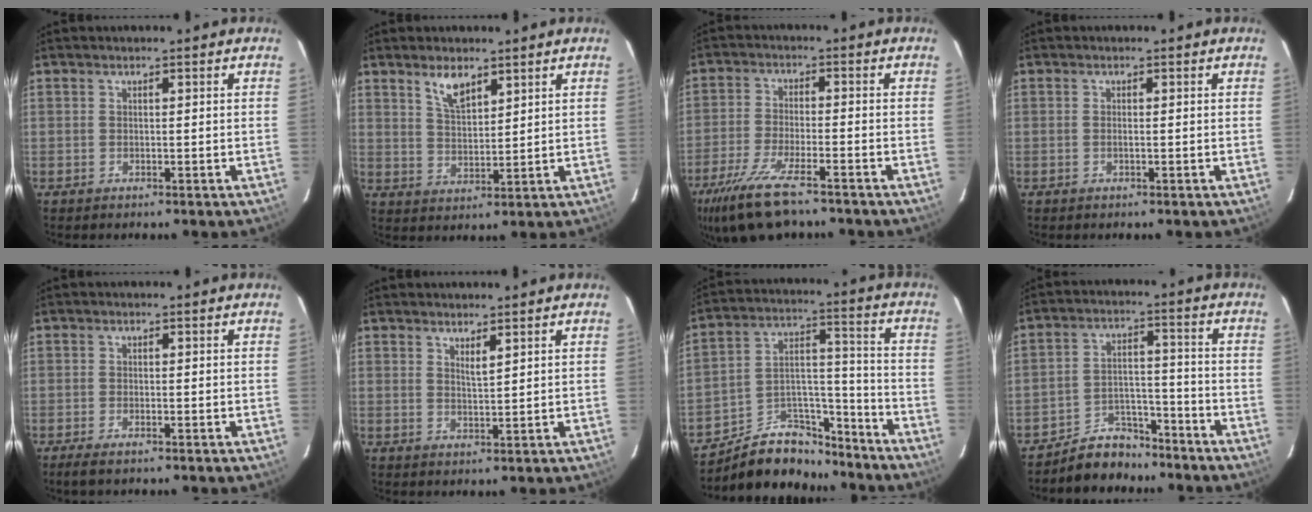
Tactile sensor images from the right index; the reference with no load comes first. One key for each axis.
{"total": 5.6, "fx": 3.8, "fy": 2.2, "fz": 3.4, "tx": -0.060, "ty": 0.002, "tz": 0.075}
{"total": 13.9, "fx": -10.2, "fy": 3.7, "fz": 8.7, "tx": -0.202, "ty": -0.043, "tz": -0.186}
{"total": 0.5, "fx": -0.1, "fy": 0.1, "fz": 0.5, "tx": -0.010, "ty": 0.001, "tz": -0.004}
{"total": 2.6, "fx": -2.0, "fy": 0.5, "fz": 1.6, "tx": -0.040, "ty": -0.006, "tz": -0.038}
{"total": 2.0, "fx": 1.4, "fy": 0.2, "fz": 1.3, "tx": -0.022, "ty": -0.002, "tz": 0.024}
{"total": 15.2, "fx": -12.4, "fy": 7.2, "fz": 5.2, "tx": -0.091, "ty": 0.060, "tz": -0.188}
{"total": 8.8, "fx": -7.8, "fy": 3.9, "fz": 0.7, "tx": -0.028, "ty": 0.032, "tz": -0.123}